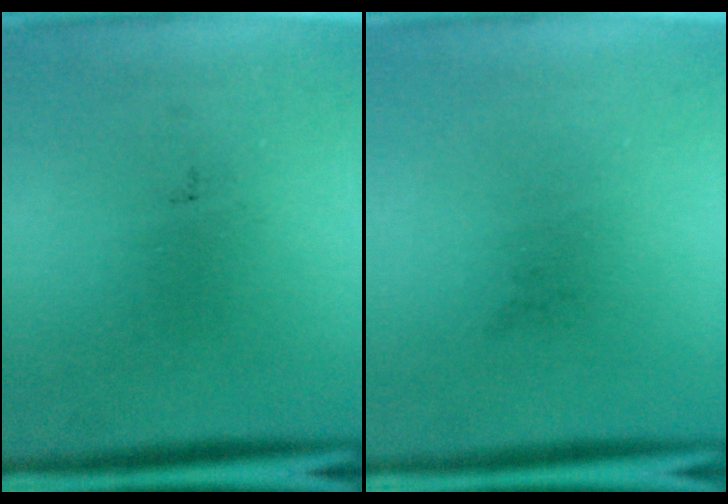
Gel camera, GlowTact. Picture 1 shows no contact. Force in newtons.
{"total": 0.0}